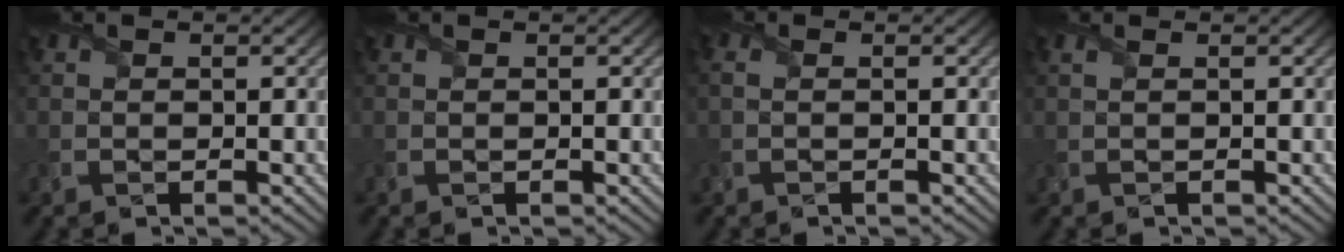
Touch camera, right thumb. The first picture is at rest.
{"total": 0.0}
{"total": 1.1, "force": [0.0, 0.3, 1.0], "torque": [-0.024, 0.000, -0.002]}
{"total": 0.7, "force": [0.3, 0.0, 0.7], "torque": [-0.020, 0.003, 0.001]}